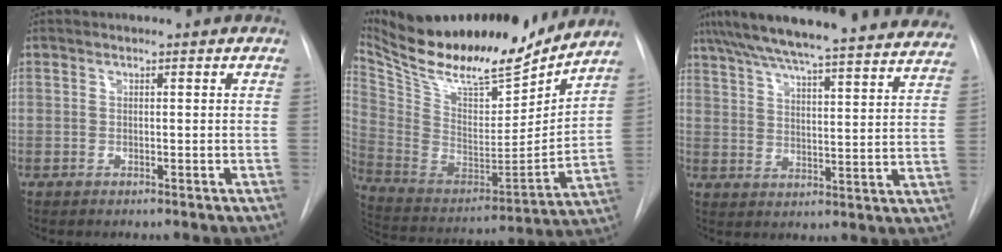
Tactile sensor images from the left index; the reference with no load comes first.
{"total": 25.1, "force": [22.6, 4.6, 10.0], "torque": [-0.189, -0.037, 0.365]}
{"total": 32.3, "force": [29.0, 3.5, 13.8], "torque": [-0.229, -0.043, 0.364]}